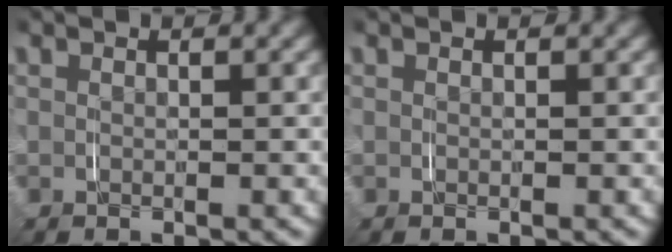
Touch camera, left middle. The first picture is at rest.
{"total": 0.0}